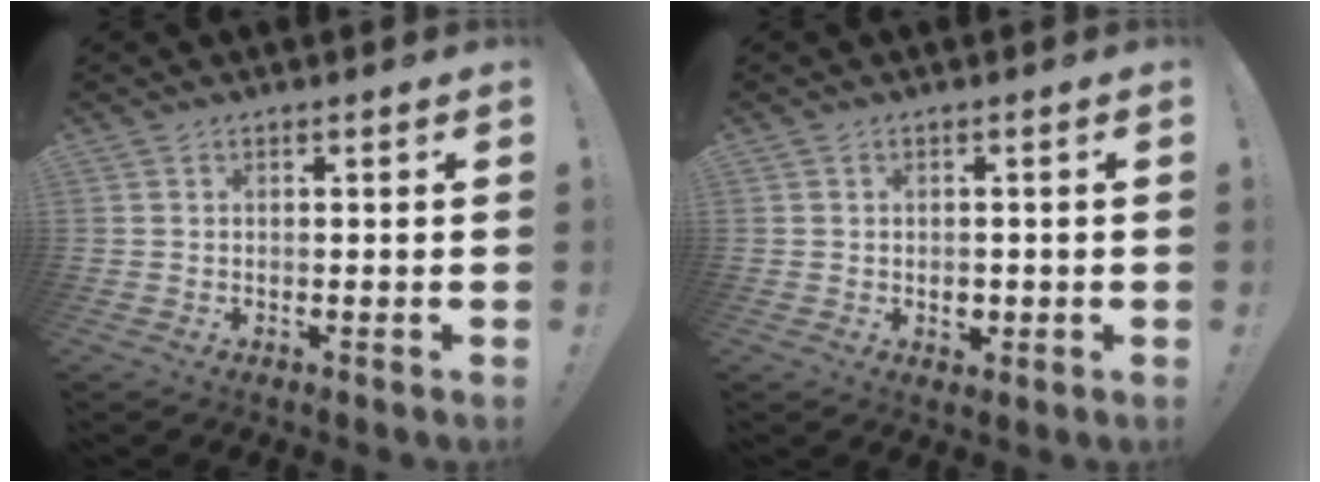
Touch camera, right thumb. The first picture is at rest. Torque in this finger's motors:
{"motor_torque": [0.18, 0.69, 0.37, -0.24, 0.03]}